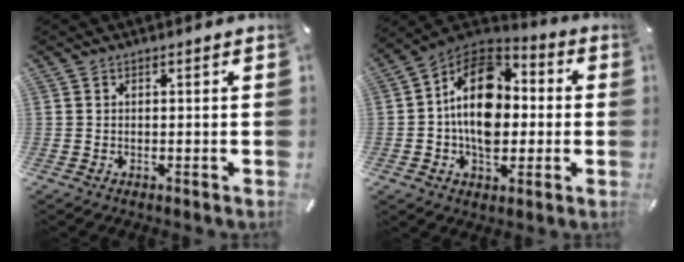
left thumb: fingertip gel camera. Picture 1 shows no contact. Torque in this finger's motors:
{"motor_torque": [2.49, 2.52, 0.85, -0.25, 0.52]}